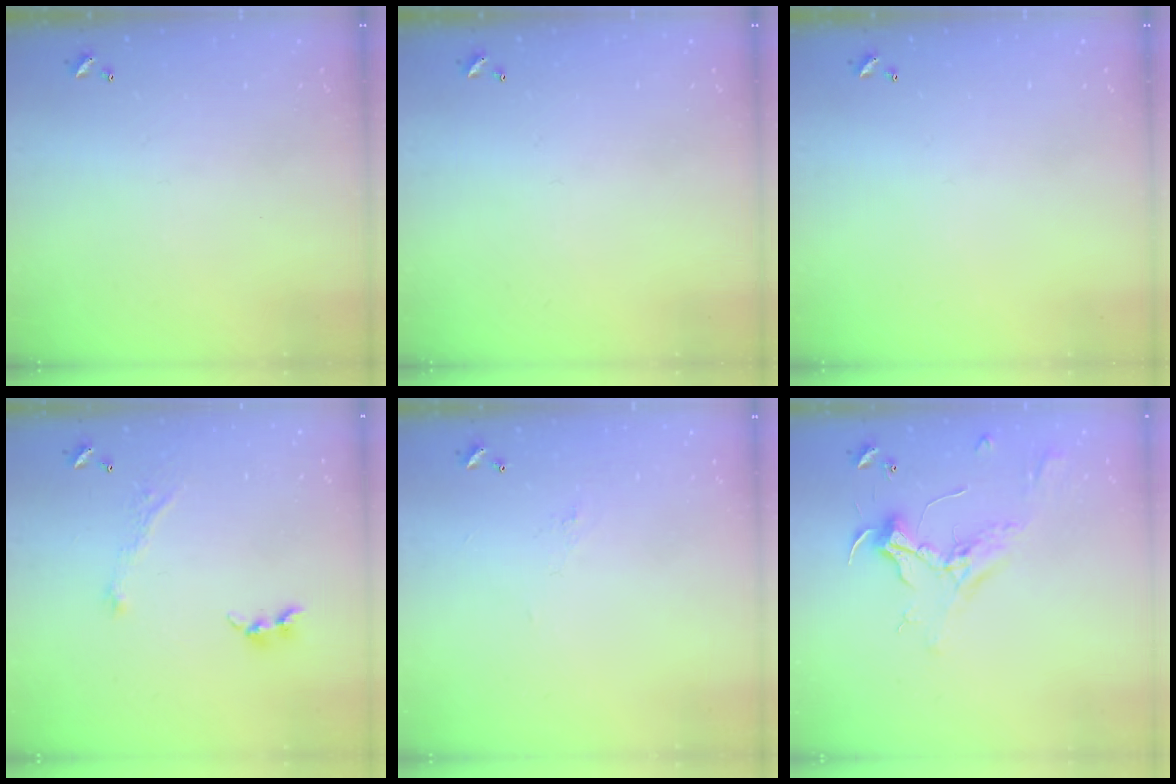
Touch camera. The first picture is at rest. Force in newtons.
{"total": 0.0}
{"total": 0.0}
{"total": 2.9, "press": 2.8, "slide": 0.4}
{"total": 1.6, "press": 1.5, "slide": 0.5}
{"total": 2.4, "press": 2.3, "slide": 0.8}